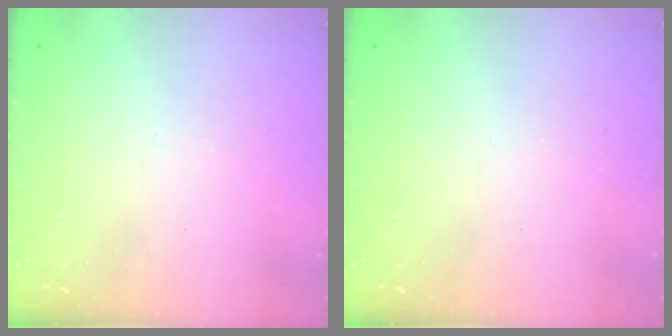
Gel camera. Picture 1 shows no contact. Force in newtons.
{"total": 0.0}